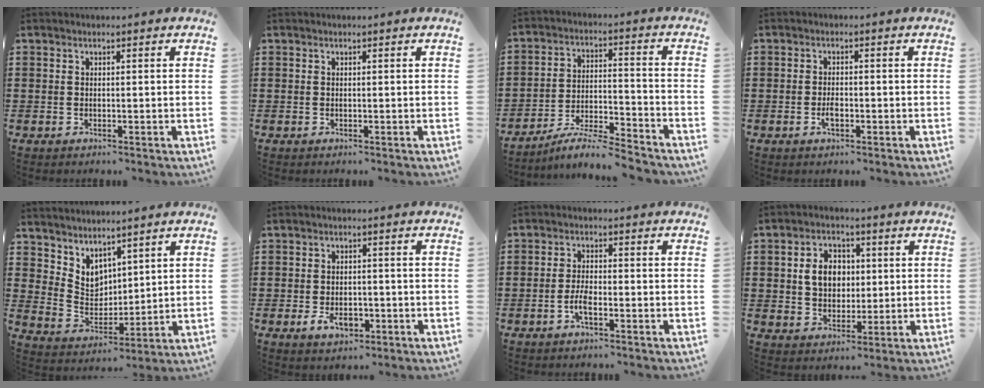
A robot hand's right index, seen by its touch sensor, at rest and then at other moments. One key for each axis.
{"total": 0.0}
{"total": 6.5, "fx": -6.2, "fy": 0.0, "fz": 2.1, "tx": -0.038, "ty": -0.001, "tz": -0.119}
{"total": 2.1, "fx": -0.8, "fy": 0.9, "fz": 1.8, "tx": -0.034, "ty": 0.000, "tz": -0.014}
{"total": 4.9, "fx": 3.9, "fy": 2.9, "fz": 0.6, "tx": -0.036, "ty": -0.017, "tz": 0.075}
{"total": 3.7, "fx": -1.4, "fy": 2.3, "fz": 2.6, "tx": -0.046, "ty": -0.003, "tz": -0.029}
{"total": 3.2, "fx": -1.3, "fy": 0.7, "fz": 2.8, "tx": -0.064, "ty": -0.005, "tz": -0.027}
{"total": 6.4, "fx": 0.8, "fy": 5.1, "fz": 3.7, "tx": -0.074, "ty": 0.011, "tz": 0.009}